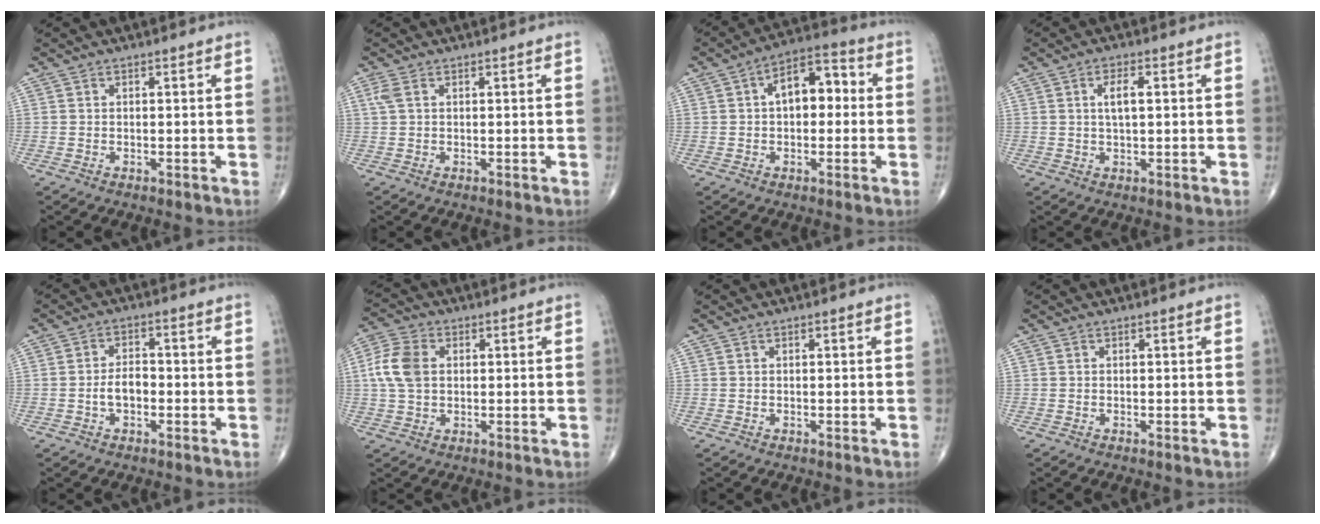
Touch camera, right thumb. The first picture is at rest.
{"total": 1.7, "force": [0.7, 0.9, 1.4], "torque": [-0.042, 0.015, 0.019]}
{"total": 9.7, "force": [0.9, 5.6, 7.8], "torque": [-0.095, 0.030, 0.003]}
{"total": 4.1, "force": [0.8, 1.6, 3.6], "torque": [-0.064, 0.002, 0.014]}
{"total": 4.1, "force": [-1.2, 2.4, 3.1], "torque": [-0.049, 0.017, -0.026]}
{"total": 7.7, "force": [1.0, 5.3, 5.5], "torque": [-0.122, 0.012, 0.016]}
{"total": 0.0}
{"total": 0.0}